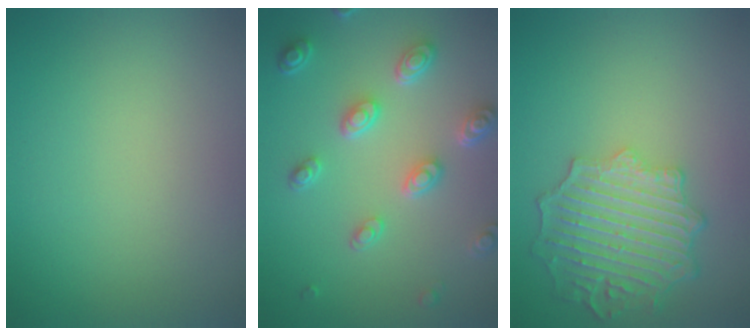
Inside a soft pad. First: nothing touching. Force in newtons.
{"total": 4.6, "press": 3.3, "slide": 3.1}
{"total": 6.4, "press": 5.6, "slide": 3.1}